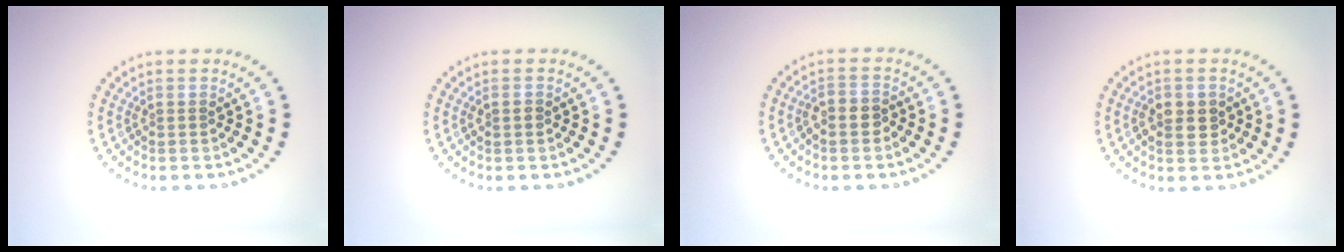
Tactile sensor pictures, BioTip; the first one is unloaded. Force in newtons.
{"total": 1.1, "press": 1.1, "slide": 0.0}
{"total": 2.0, "press": 1.8, "slide": 1.0}
{"total": 2.5, "press": 2.5, "slide": 0.4}